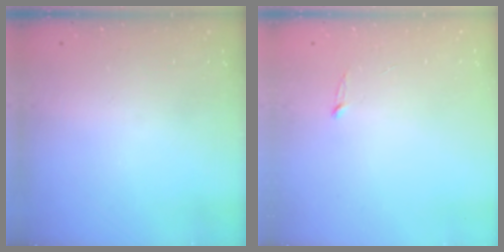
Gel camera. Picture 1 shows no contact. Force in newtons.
{"total": 2.5, "press": 2.5, "slide": 0.2}